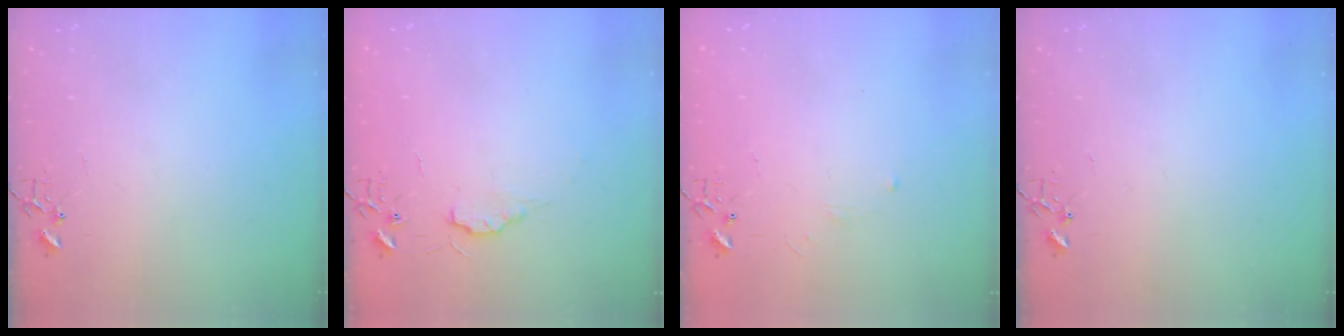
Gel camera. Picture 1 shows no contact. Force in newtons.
{"total": 5.0, "press": 4.9, "slide": 0.8}
{"total": 2.8, "press": 2.8, "slide": 0.5}
{"total": 0.0}